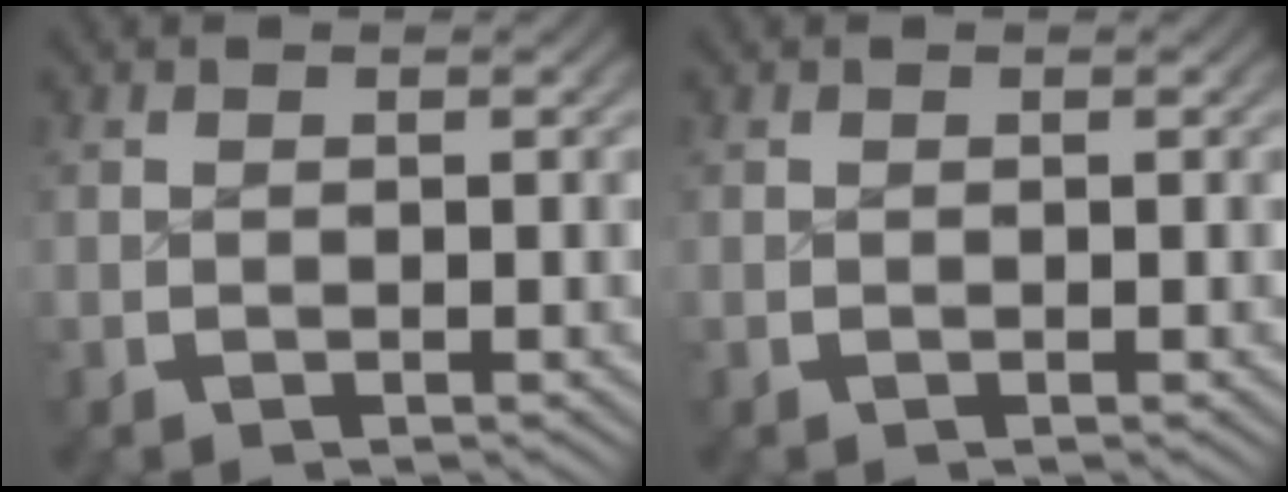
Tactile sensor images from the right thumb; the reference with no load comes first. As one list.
[{"total": 0.0}]